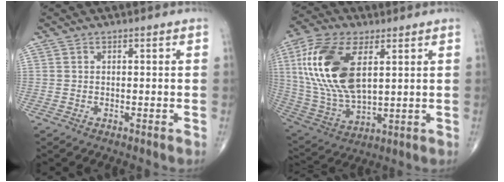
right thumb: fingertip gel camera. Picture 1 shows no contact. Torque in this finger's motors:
{"motor_torque": [-0.53, 3.01, 2.15, 0.61, 0.72]}